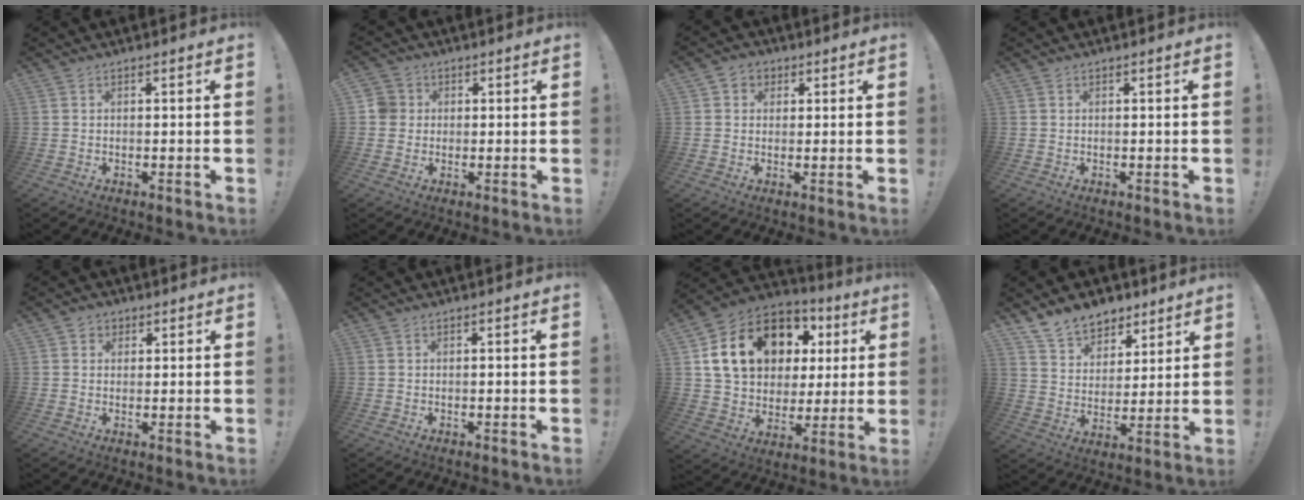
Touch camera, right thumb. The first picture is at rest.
{"total": 4.7, "force": [0.3, 4.5, 1.2], "torque": [-0.021, 0.012, 0.009]}
{"total": 3.7, "force": [0.6, 3.4, 1.2], "torque": [-0.021, 0.003, 0.011]}
{"total": 0.0}
{"total": 2.3, "force": [0.5, 2.2, 0.5], "torque": [-0.005, 0.002, 0.008]}
{"total": 0.0}
{"total": 20.0, "force": [7.6, 14.2, 11.9], "torque": [-0.191, -0.022, 0.157]}
{"total": 11.5, "force": [8.8, 6.9, 2.7], "torque": [-0.056, -0.061, 0.174]}